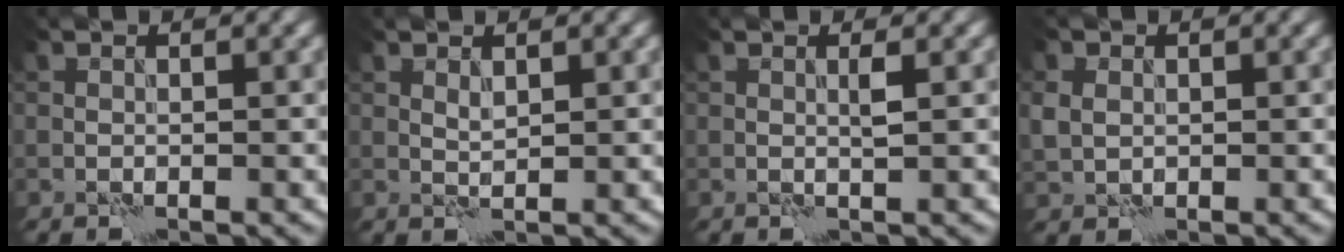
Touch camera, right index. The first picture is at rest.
{"total": 0.9, "force": [0.6, 0.2, 0.6], "torque": [-0.017, 0.000, 0.012]}
{"total": 0.8, "force": [0.2, -0.1, 0.7], "torque": [-0.015, 0.003, 0.002]}
{"total": 2.1, "force": [0.3, 1.8, 1.1], "torque": [-0.029, 0.004, 0.004]}